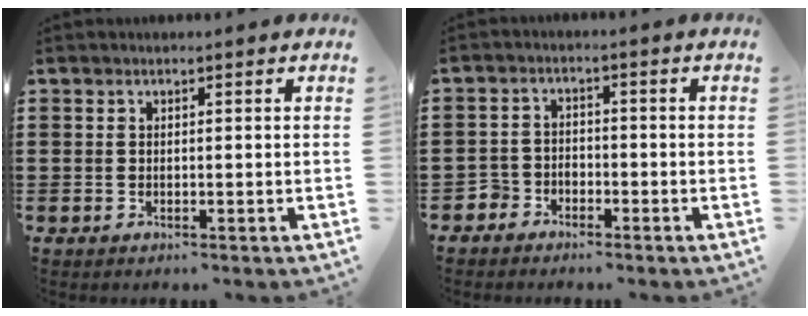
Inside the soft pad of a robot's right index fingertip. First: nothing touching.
{"total": 3.0, "force": [-2.5, 1.6, 0.1], "torque": [-0.019, 0.002, -0.056]}